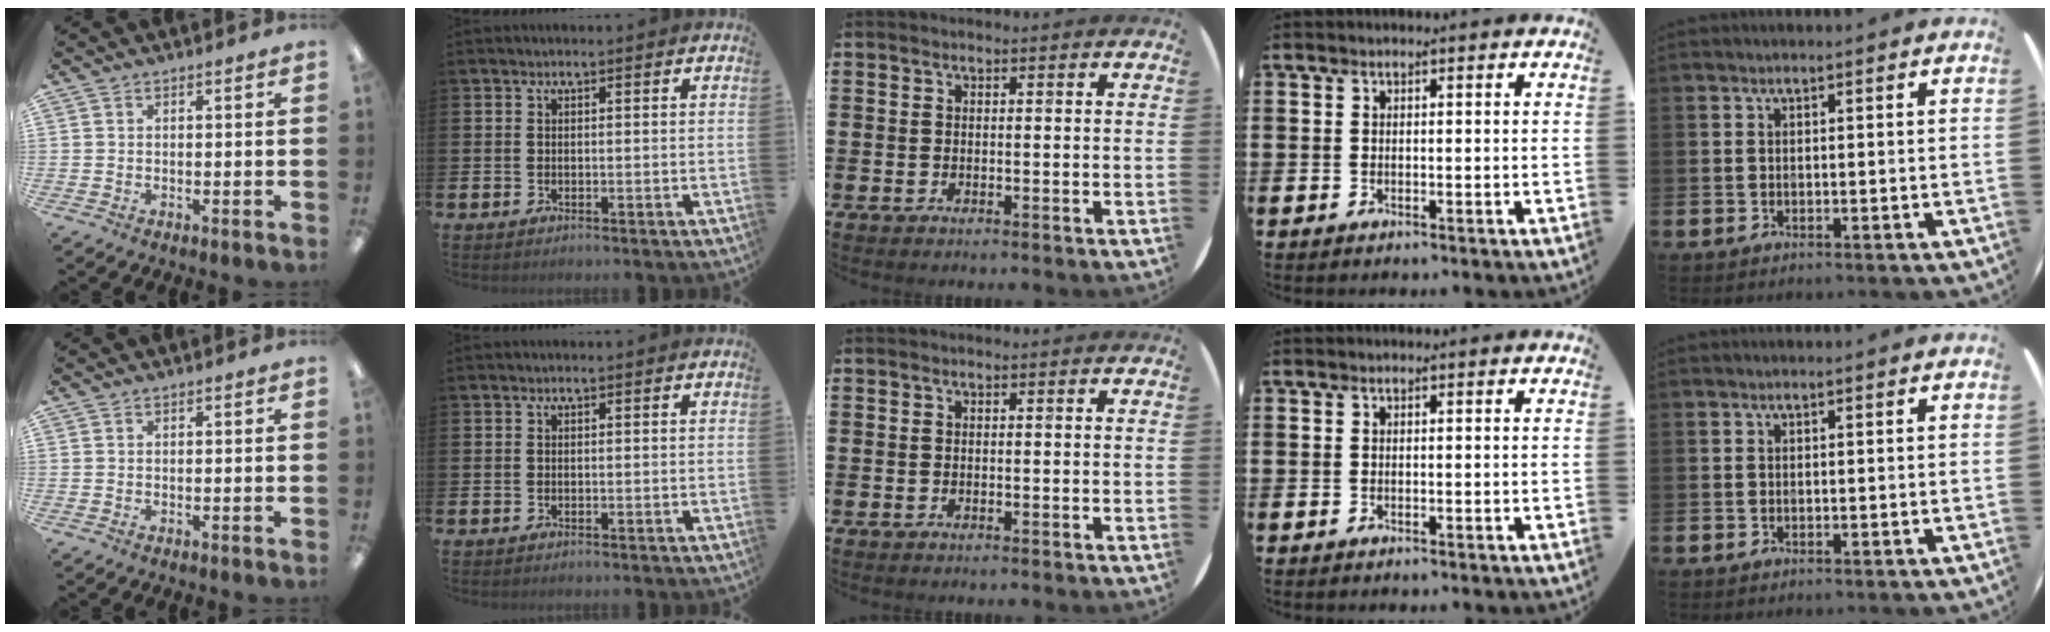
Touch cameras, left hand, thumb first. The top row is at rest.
{}